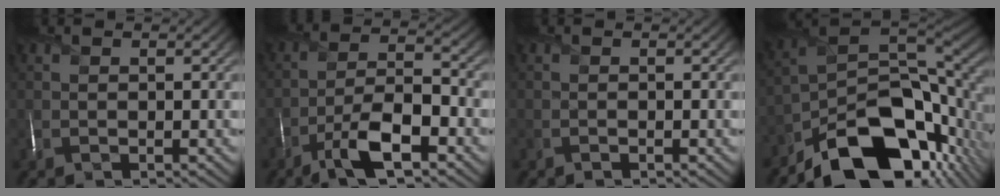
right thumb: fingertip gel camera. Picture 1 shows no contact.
{"total": 8.8, "force": [-5.1, 2.7, 6.7], "torque": [-0.117, 0.006, -0.101]}
{"total": 0.0}
{"total": 16.0, "force": [-9.7, 7.5, 10.2], "torque": [-0.180, -0.026, -0.163]}